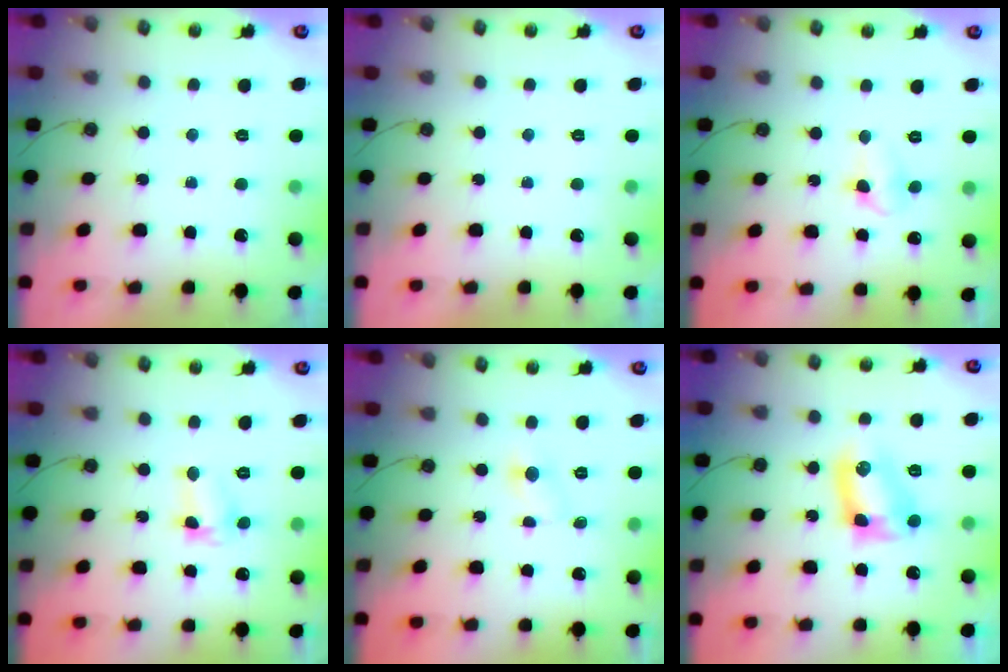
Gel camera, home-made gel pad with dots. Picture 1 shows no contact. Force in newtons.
{"total": 0.0}
{"total": 4.7, "press": 4.6, "slide": 0.9}
{"total": 4.0, "press": 4.0, "slide": 0.4}
{"total": 2.7, "press": 2.7, "slide": 0.3}
{"total": 10.3, "press": 9.6, "slide": 3.6}